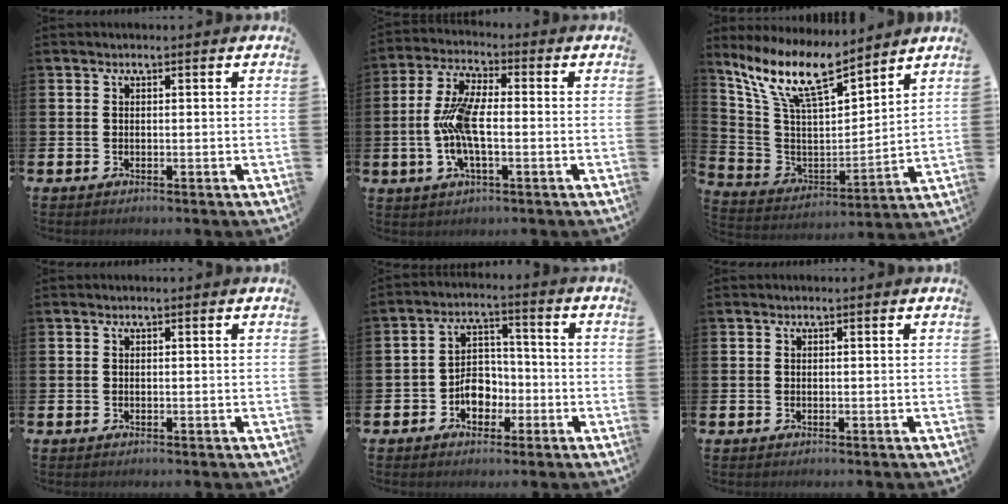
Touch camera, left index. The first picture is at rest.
{"total": 8.3, "force": [-0.6, 3.0, 7.7], "torque": [-0.162, -0.002, -0.014]}
{"total": 11.6, "force": [9.7, 2.5, 5.9], "torque": [-0.153, -0.053, 0.171]}
{"total": 0.0}
{"total": 5.2, "force": [-2.0, 3.9, 2.7], "torque": [-0.046, 0.009, -0.044]}
{"total": 0.0}